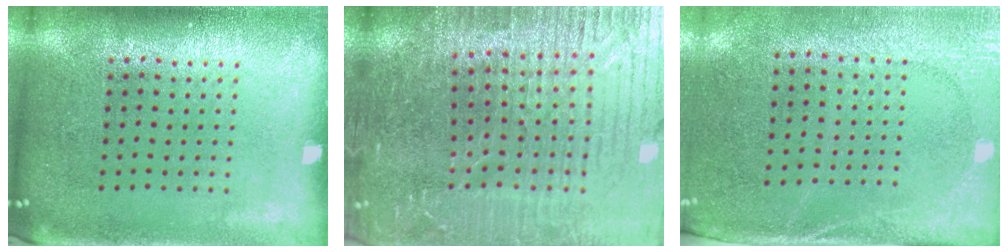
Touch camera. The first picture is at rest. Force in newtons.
{"total": 5.2, "press": 4.9, "slide": 1.9}
{"total": 2.8, "press": 2.3, "slide": 1.6}